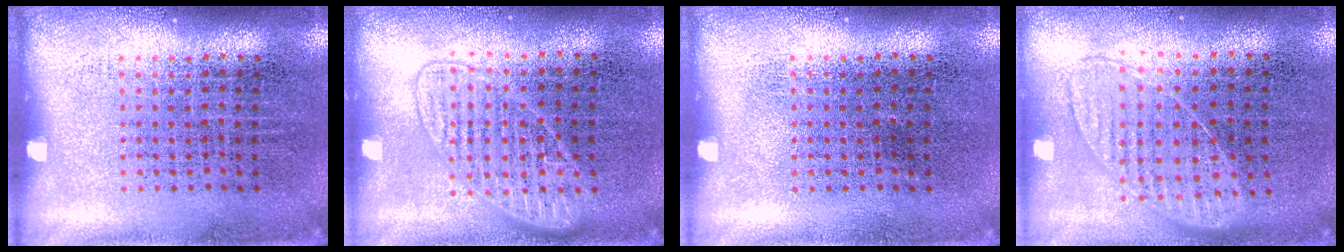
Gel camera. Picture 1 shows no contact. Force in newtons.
{"total": 2.5, "press": 2.4, "slide": 0.4}
{"total": 0.0}
{"total": 0.9, "press": 0.8, "slide": 0.3}